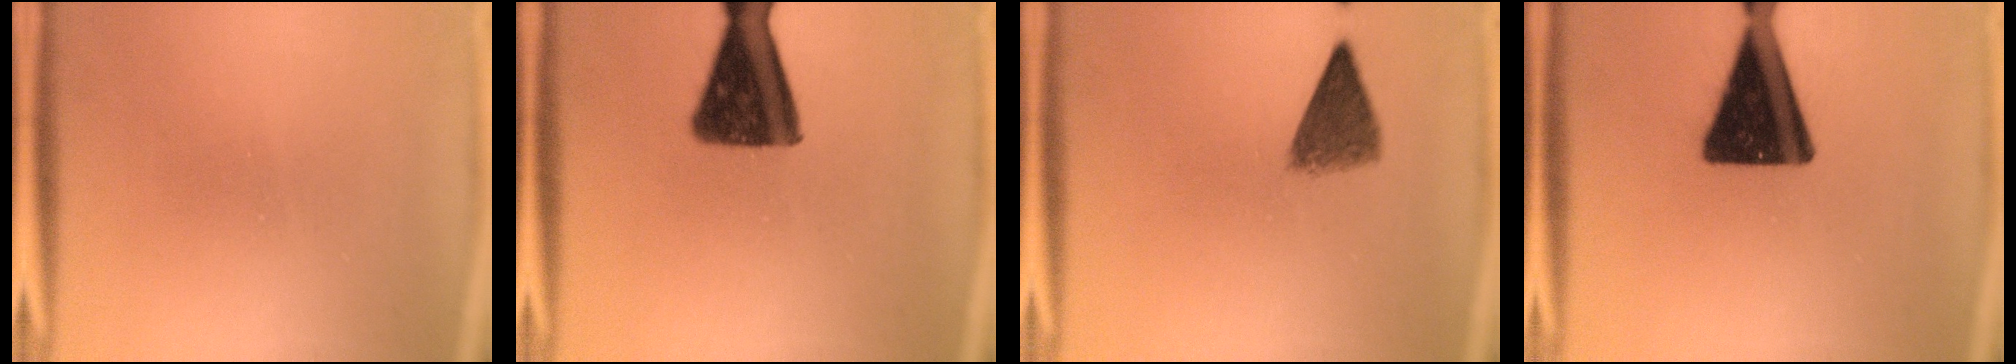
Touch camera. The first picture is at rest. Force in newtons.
{"total": 13.4}
{"total": 5.1}
{"total": 16.9}